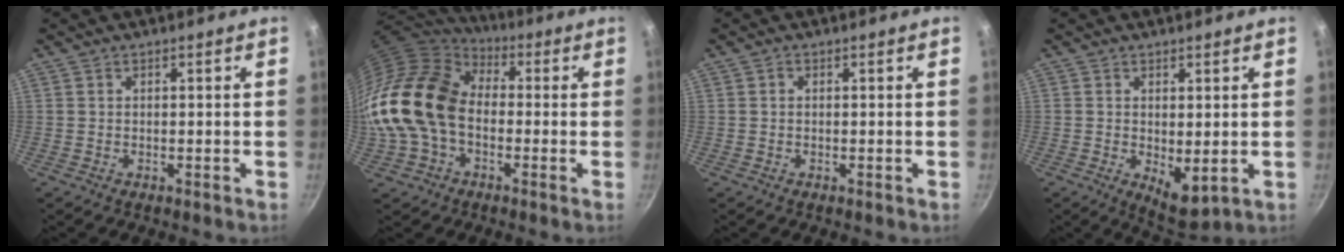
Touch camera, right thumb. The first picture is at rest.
{"total": 20.0, "force": [-1.2, 14.0, 14.2], "torque": [-0.266, 0.043, -0.035]}
{"total": 0.7, "force": [0.1, 0.6, 0.4], "torque": [-0.006, 0.005, 0.001]}
{"total": 6.0, "force": [0.0, 3.0, 5.2], "torque": [-0.064, -0.020, 0.009]}